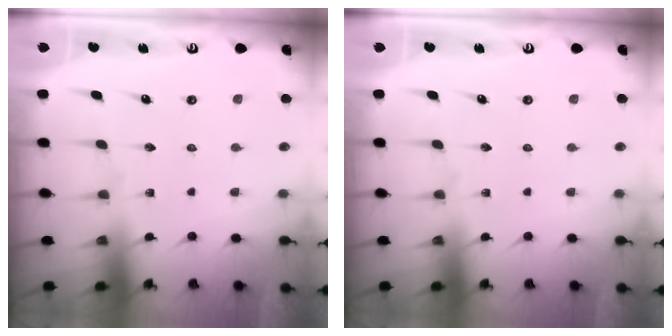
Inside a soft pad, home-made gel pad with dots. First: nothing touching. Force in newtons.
{"total": 0.0}